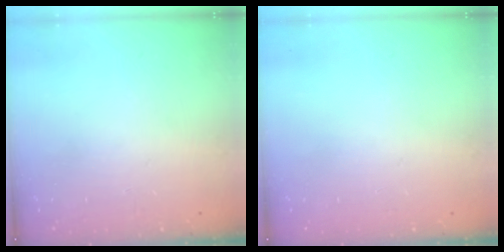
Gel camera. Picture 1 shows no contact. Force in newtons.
{"total": 0.0}